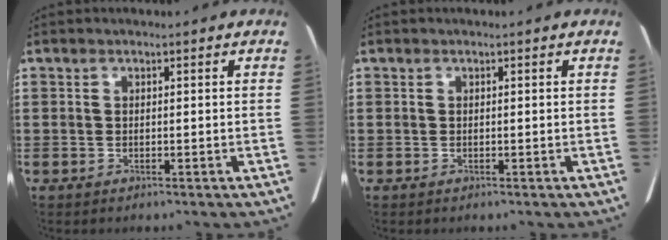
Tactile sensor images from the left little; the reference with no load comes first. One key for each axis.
{"total": 0.0}